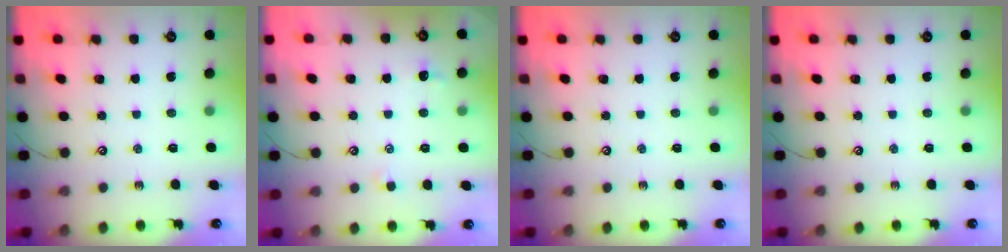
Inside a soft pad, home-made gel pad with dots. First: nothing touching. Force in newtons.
{"total": 1.1, "press": 1.0, "slide": 0.5}
{"total": 0.0}
{"total": 0.0}